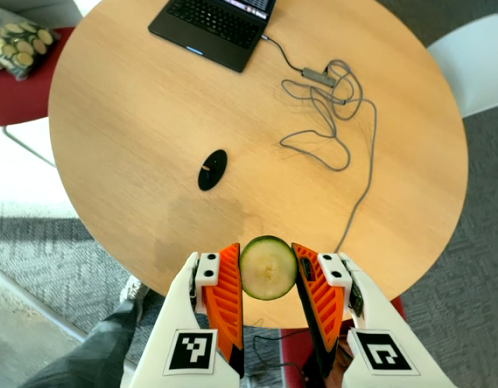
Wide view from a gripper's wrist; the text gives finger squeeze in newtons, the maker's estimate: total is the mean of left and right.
{"total": 10.4, "left": 10.8, "right": 10.1}